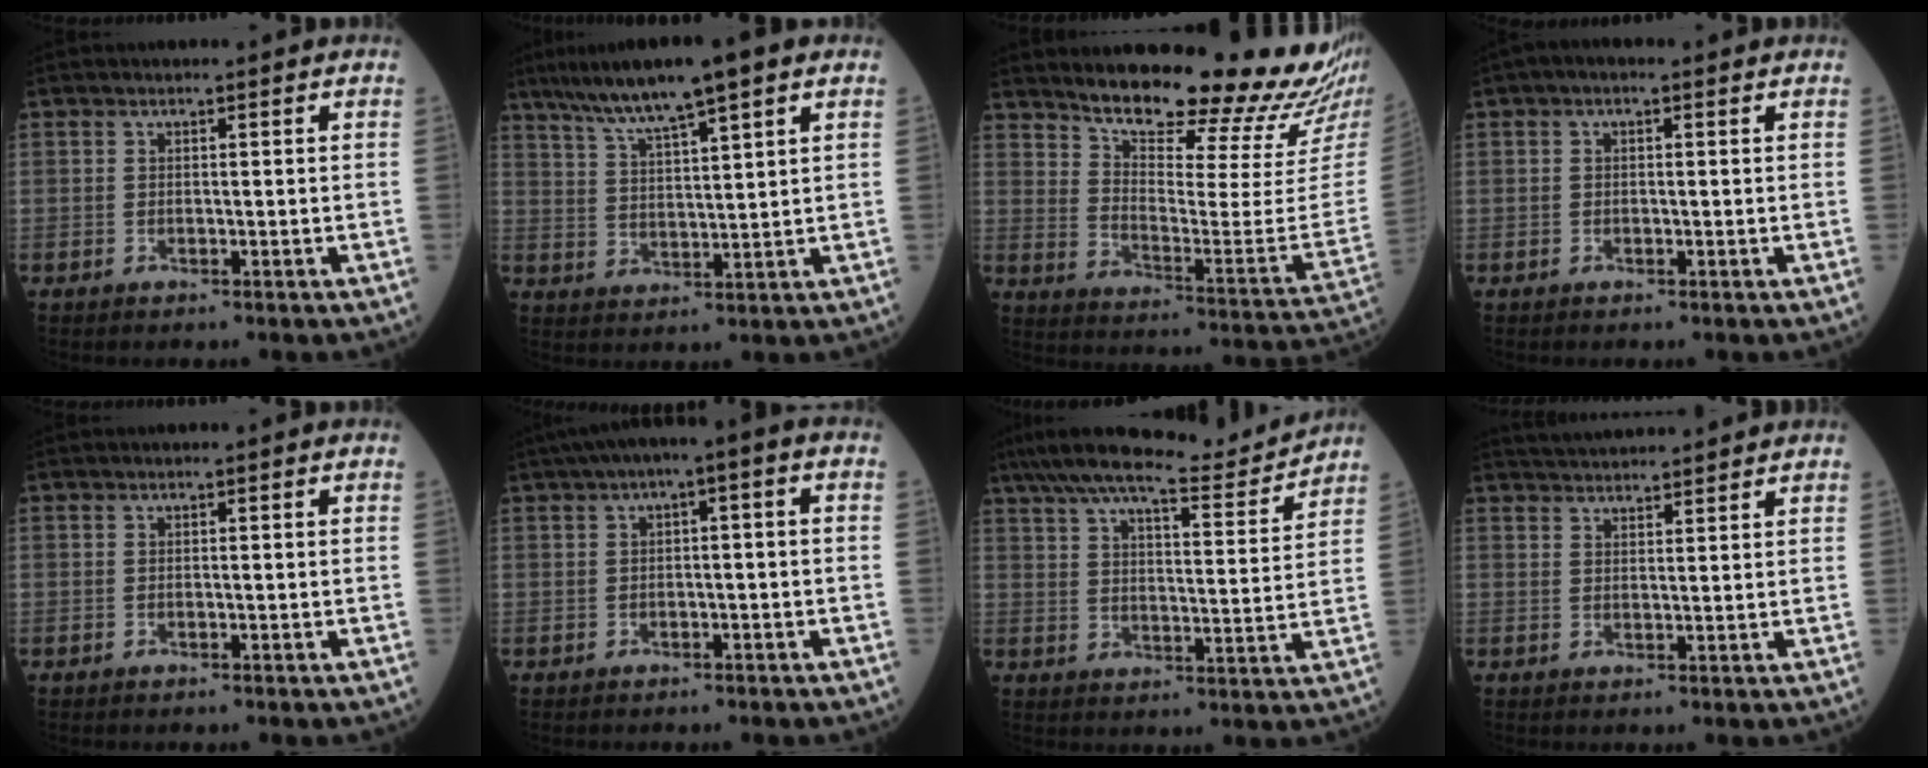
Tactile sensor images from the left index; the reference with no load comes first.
{"total": 11.4, "force": [7.9, 0.8, 8.2], "torque": [-0.138, 0.022, 0.133]}
{"total": 24.0, "force": [21.3, 1.1, 11.0], "torque": [-0.167, -0.106, 0.278]}
{"total": 1.7, "force": [0.7, 0.8, 1.4], "torque": [-0.028, 0.013, 0.006]}
{"total": 0.0}
{"total": 5.4, "force": [1.1, 1.3, 5.1], "torque": [-0.080, 0.034, 0.008]}
{"total": 13.2, "force": [12.4, 0.1, 4.6], "torque": [-0.078, -0.014, 0.182]}
{"total": 8.2, "force": [7.9, 0.5, 2.4], "torque": [-0.040, 0.029, 0.114]}